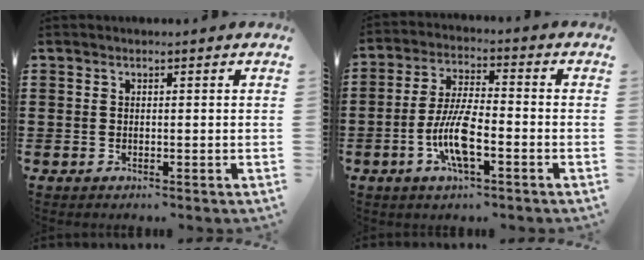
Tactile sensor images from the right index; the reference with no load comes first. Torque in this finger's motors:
{"motor_torque": [2.14, 0.00, 0.31, 0.21]}